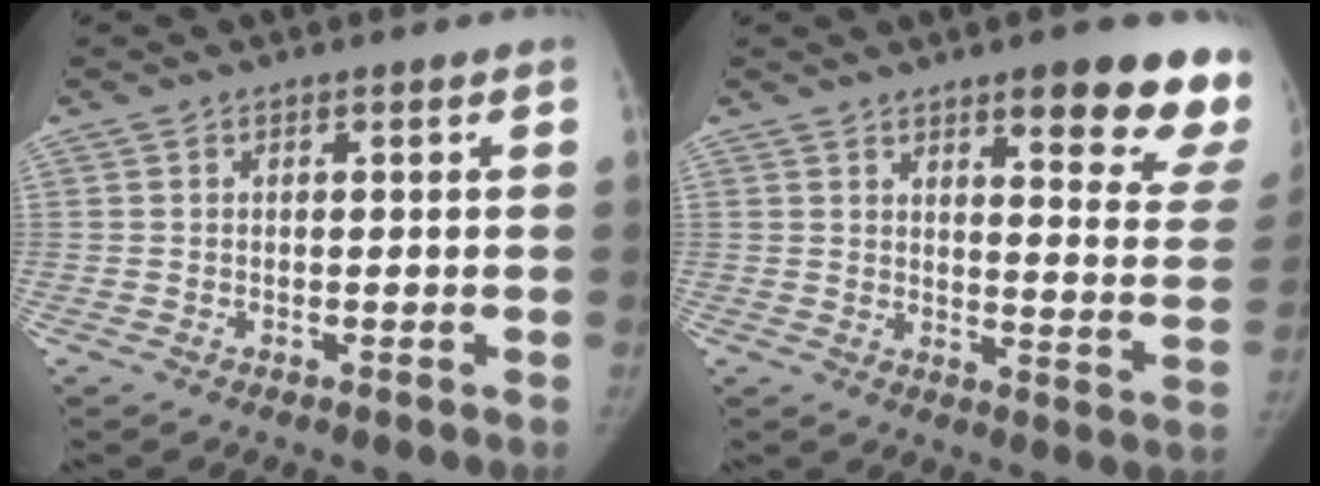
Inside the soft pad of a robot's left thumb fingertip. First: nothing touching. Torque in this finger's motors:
{"motor_torque": [1.50, 0.76, 1.22, -1.07, 0.20]}